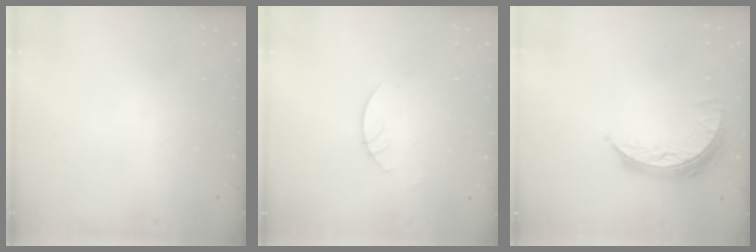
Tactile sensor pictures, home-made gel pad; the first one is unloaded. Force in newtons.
{"total": 3.0, "press": 2.9, "slide": 0.3}
{"total": 8.4, "press": 8.4, "slide": 0.7}